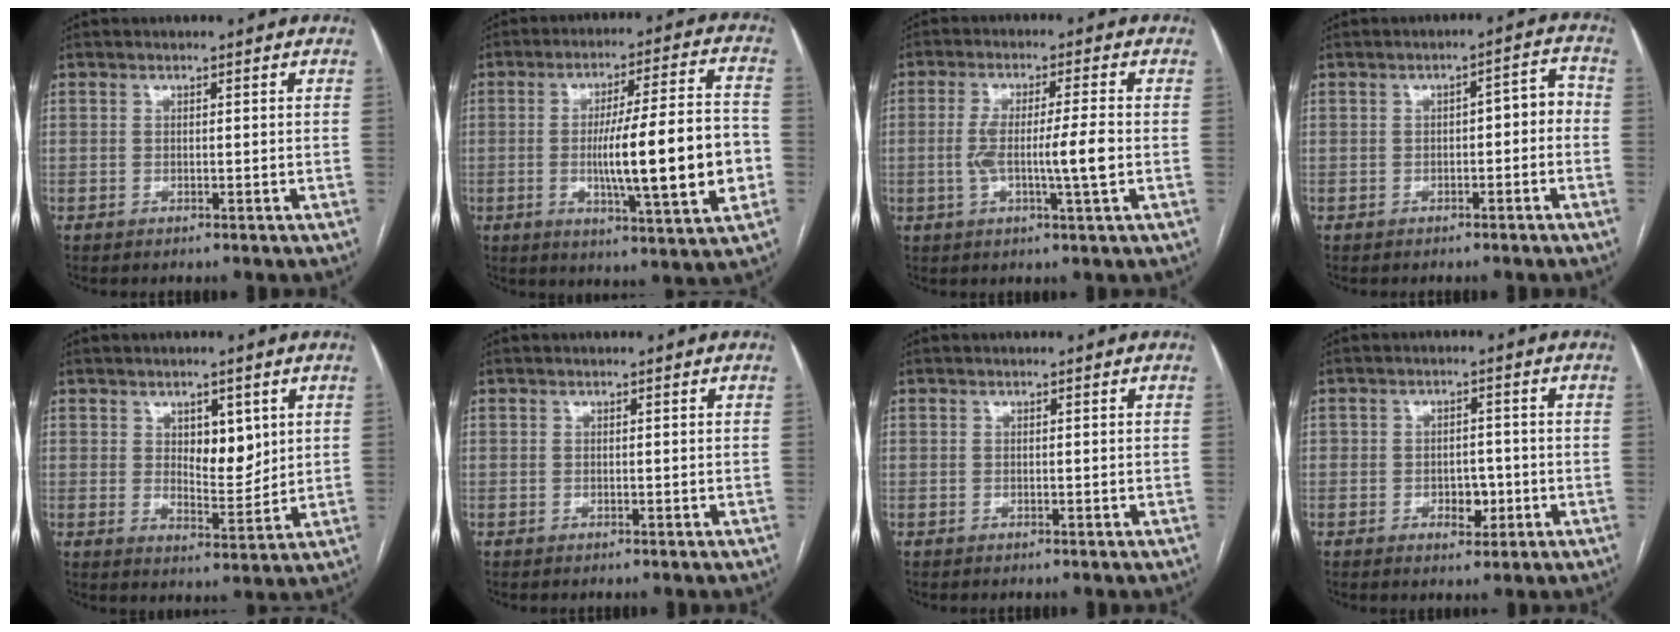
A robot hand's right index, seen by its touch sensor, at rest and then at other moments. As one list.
[{"total": 18.5, "force": [-2.7, 1.7, 18.2], "torque": [-0.273, 0.007, -0.036]}, {"total": 7.9, "force": [-1.1, 0.1, 7.9], "torque": [-0.145, 0.001, -0.019]}, {"total": 4.2, "force": [-0.9, 1.7, 3.8], "torque": [-0.046, 0.028, -0.013]}, {"total": 5.8, "force": [2.1, 2.7, 4.7], "torque": [-0.072, -0.005, 0.039]}, {"total": 0.0}, {"total": 0.0}, {"total": 3.9, "force": [-1.1, 2.5, 2.7], "torque": [-0.034, 0.006, -0.011]}]